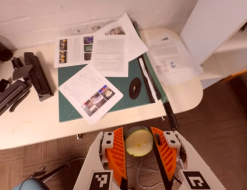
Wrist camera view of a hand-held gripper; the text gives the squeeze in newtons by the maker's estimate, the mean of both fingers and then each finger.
{"total": 11.3, "left": 11.5, "right": 11.1}